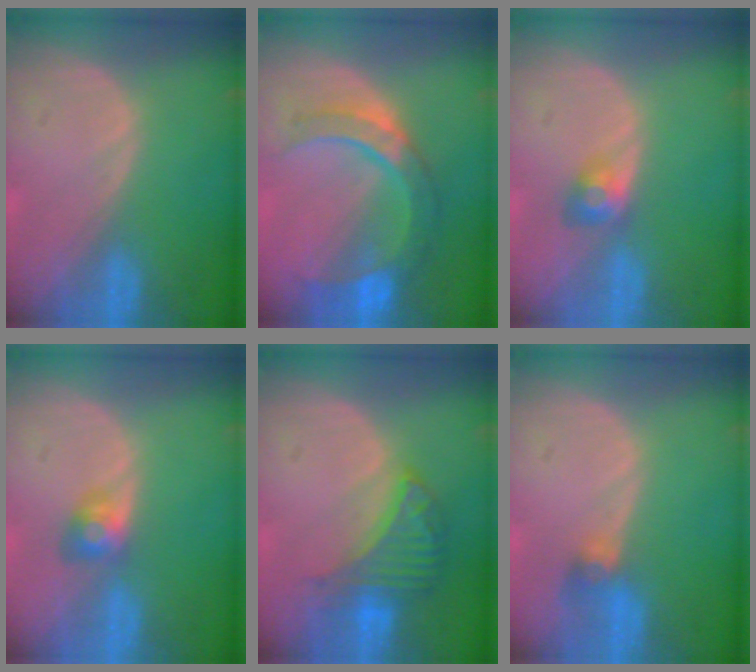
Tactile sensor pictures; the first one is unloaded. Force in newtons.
{"total": 8.2, "press": 7.9, "slide": 2.1}
{"total": 3.0, "press": 2.6, "slide": 1.4}
{"total": 2.9, "press": 2.7, "slide": 1.2}
{"total": 6.6, "press": 6.1, "slide": 2.5}
{"total": 2.8, "press": 2.6, "slide": 1.0}